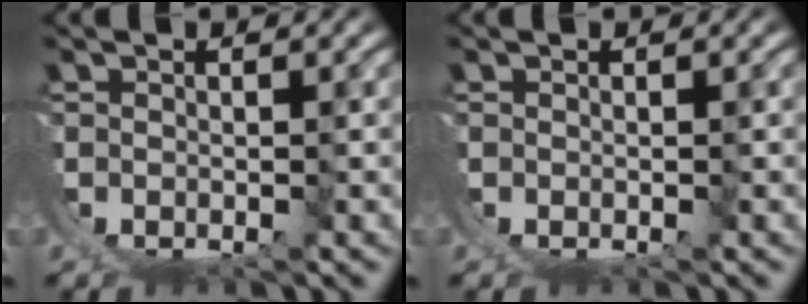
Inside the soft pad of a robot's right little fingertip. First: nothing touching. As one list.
[{"total": 0.0}]